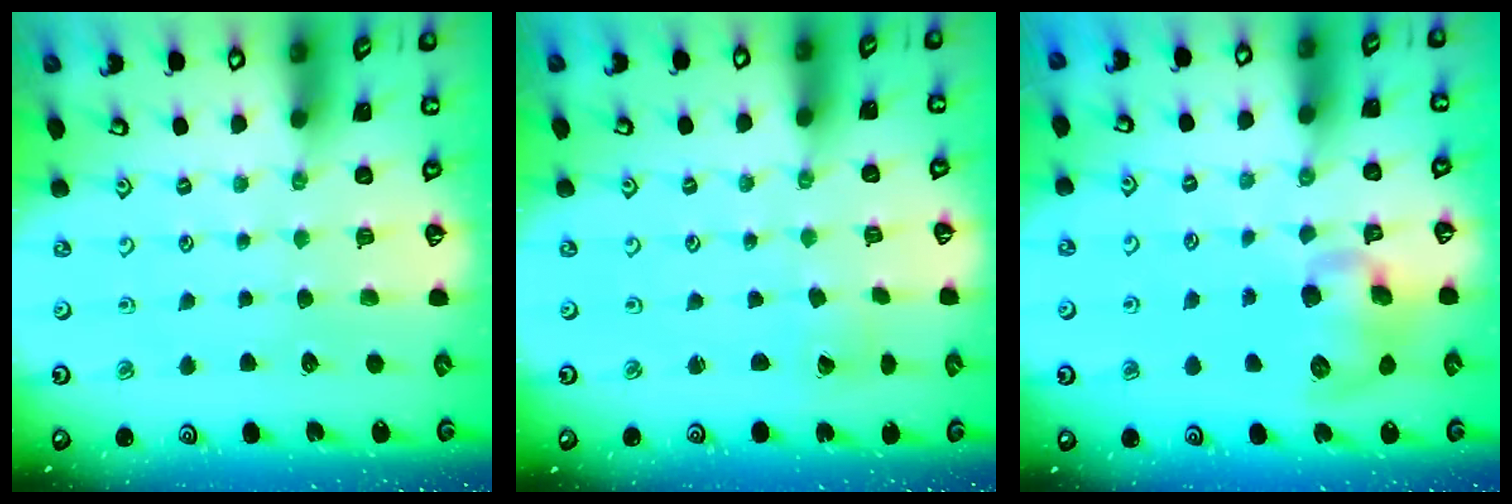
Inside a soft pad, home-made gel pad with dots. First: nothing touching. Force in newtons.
{"total": 0.0}
{"total": 9.9, "press": 9.8, "slide": 1.9}